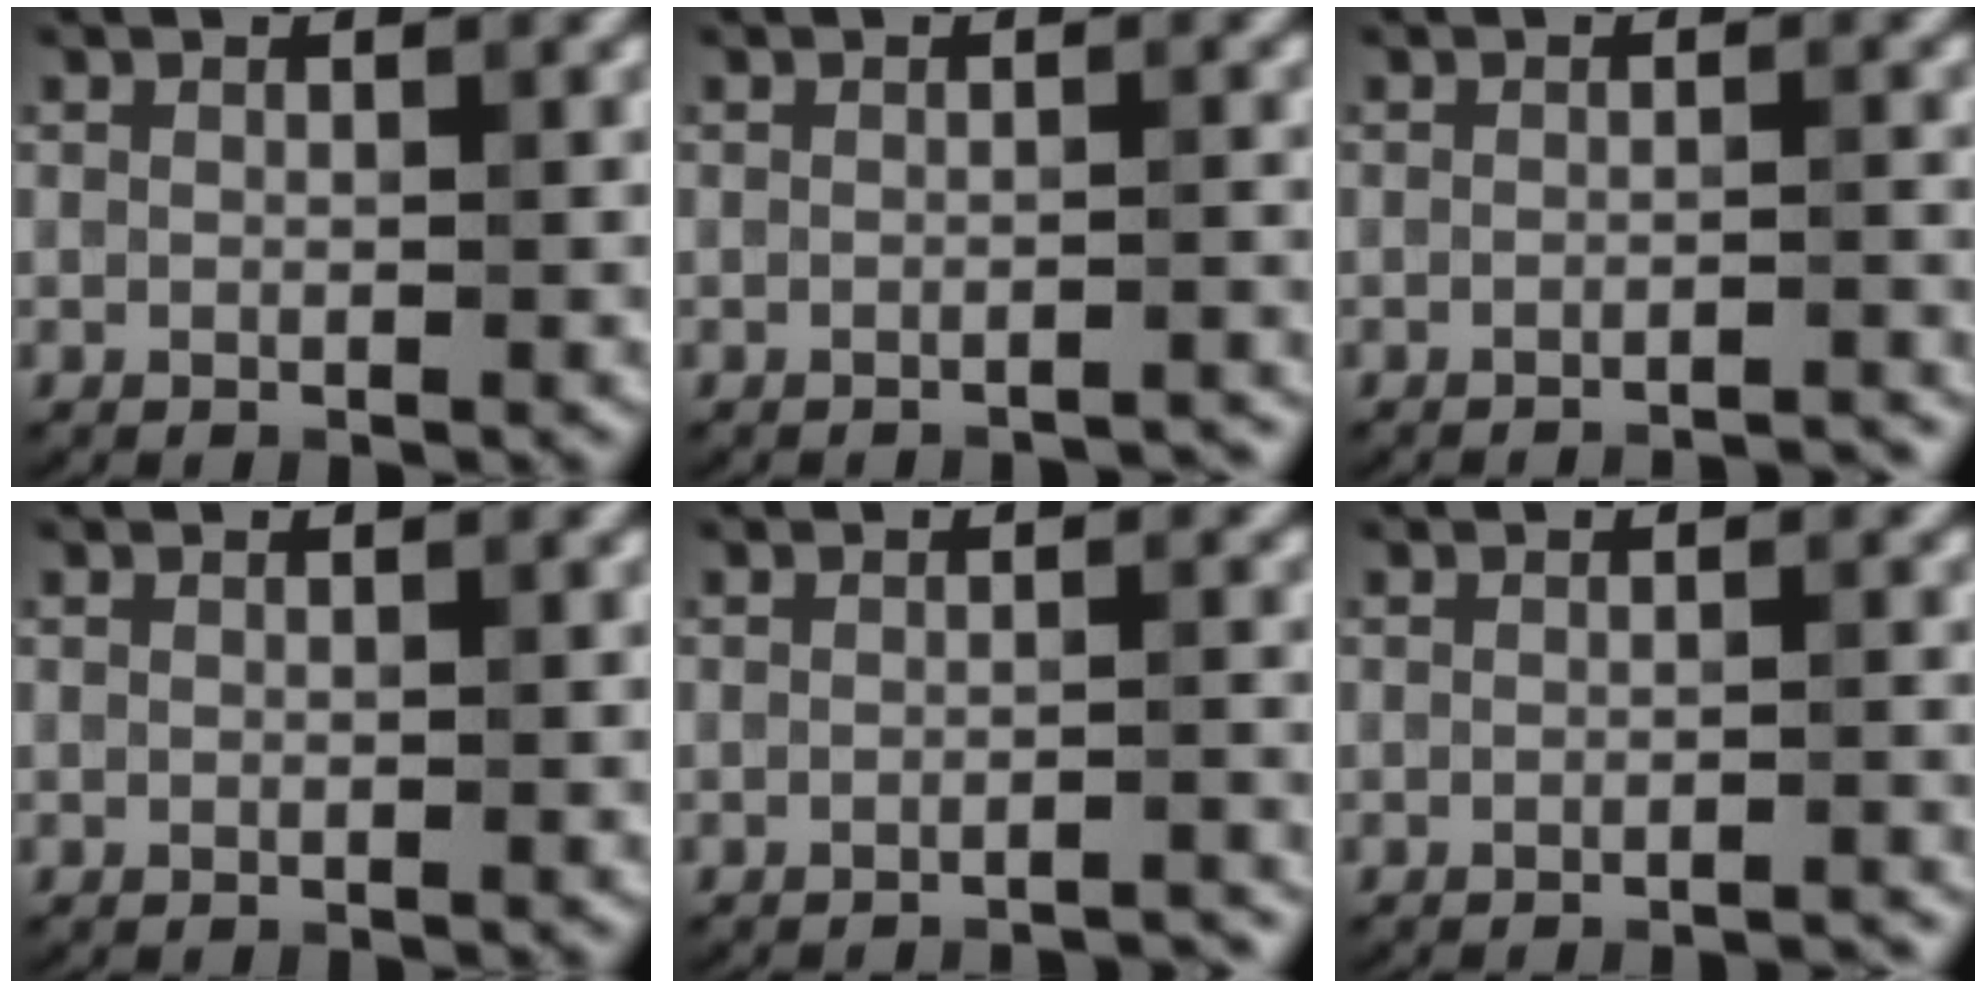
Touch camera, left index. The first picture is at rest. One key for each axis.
{"total": 2.2, "fx": -2.1, "fy": 0.3, "fz": 0.8, "tx": 0.008, "ty": 0.005, "tz": -0.028}
{"total": 3.8, "fx": -3.5, "fy": 0.5, "fz": 1.2, "tx": -0.005, "ty": 0.014, "tz": -0.044}
{"total": 0.0}
{"total": 3.5, "fx": -3.3, "fy": 0.5, "fz": 1.1, "tx": -0.005, "ty": 0.015, "tz": -0.042}
{"total": 2.7, "fx": -2.5, "fy": 0.4, "fz": 1.1, "tx": -0.006, "ty": 0.012, "tz": -0.034}